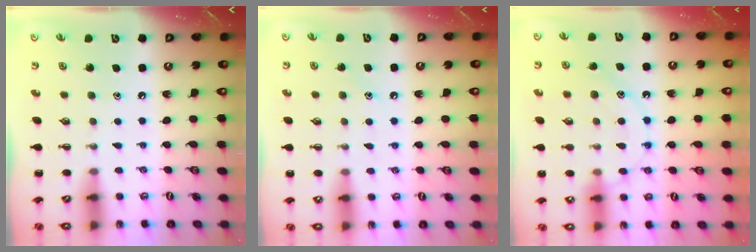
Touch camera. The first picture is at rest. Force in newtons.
{"total": 7.6, "press": 7.4, "slide": 1.8}
{"total": 13.5, "press": 13.5, "slide": 0.6}